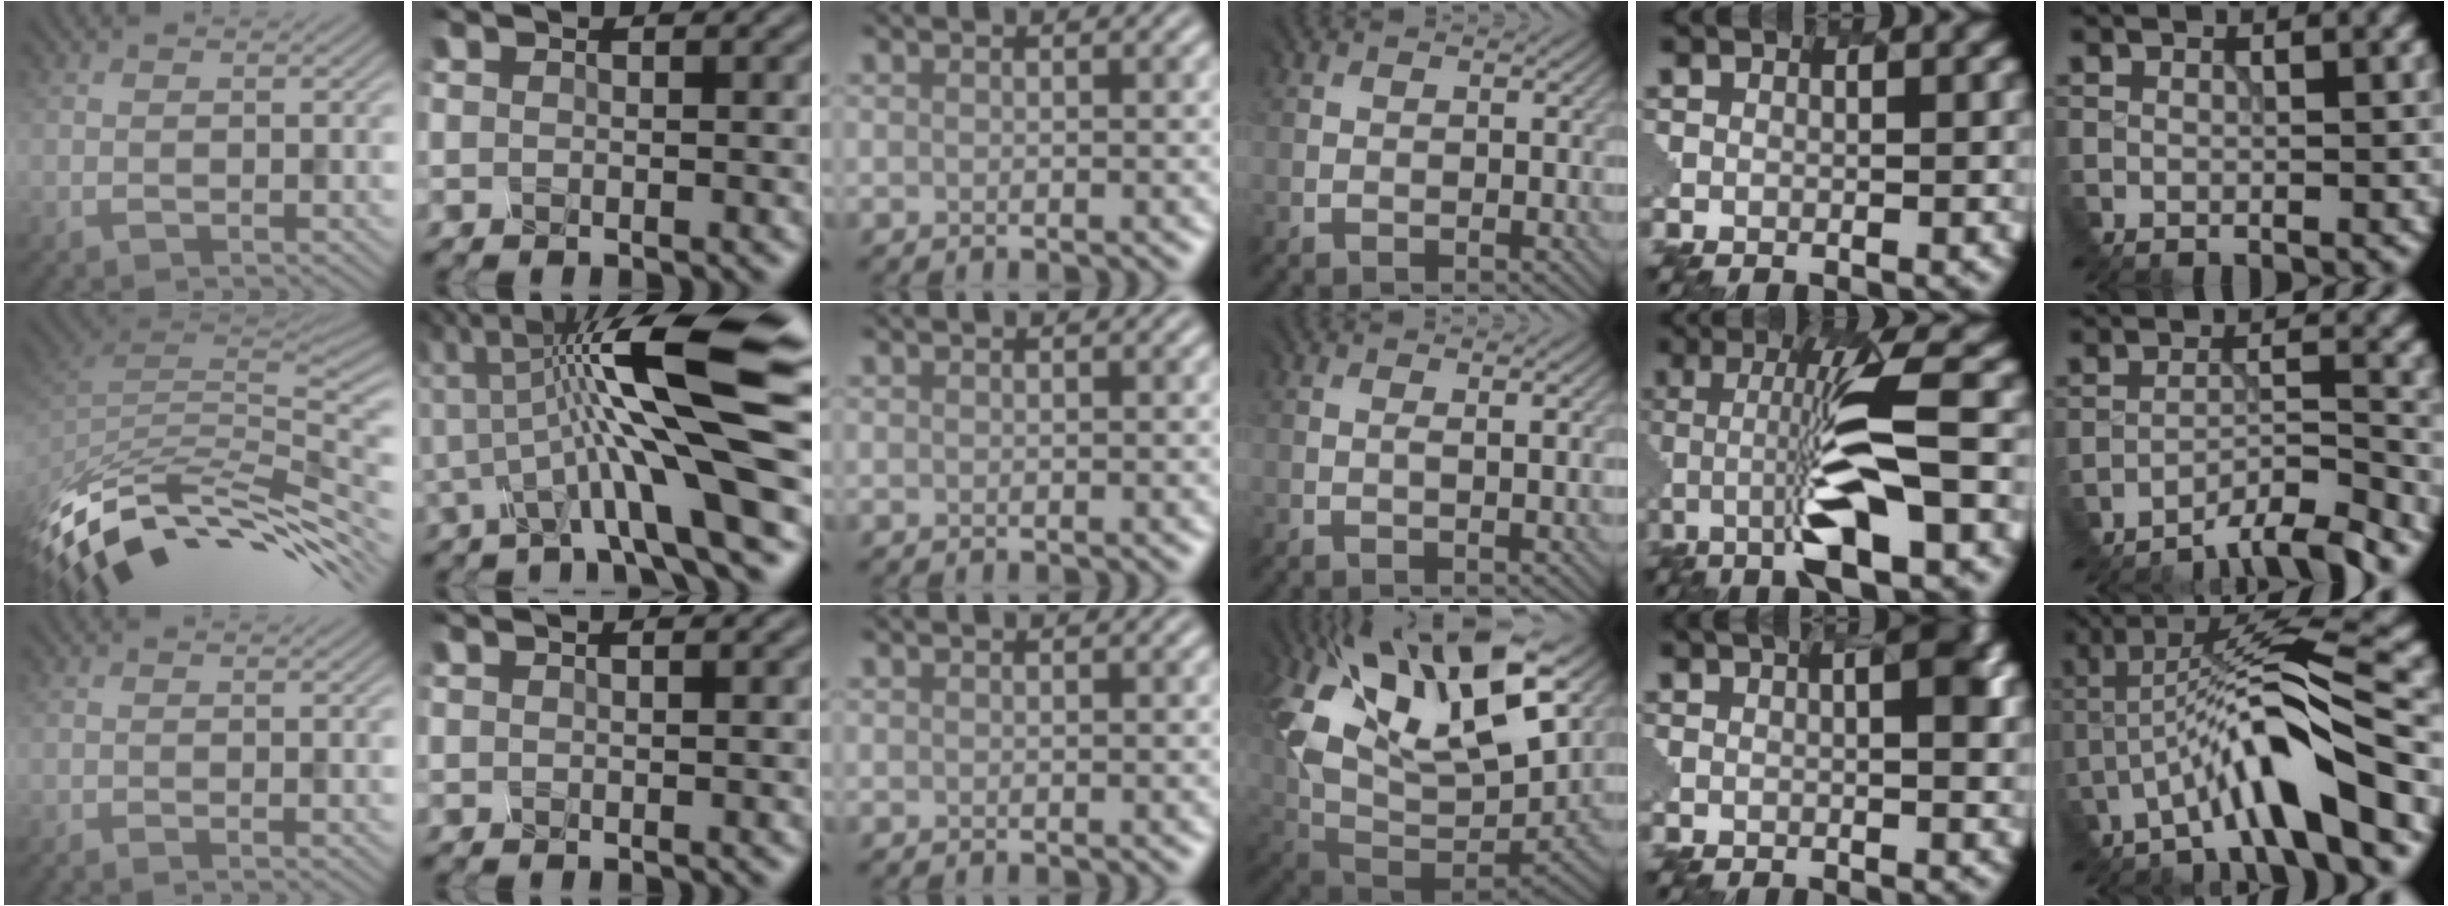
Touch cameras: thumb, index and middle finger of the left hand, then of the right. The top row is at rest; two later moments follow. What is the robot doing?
{"motion": "disassemble", "object": "hinged tin"}